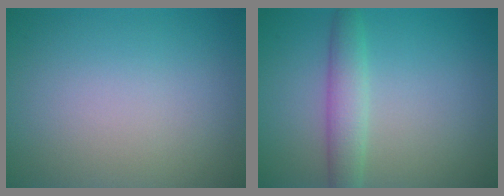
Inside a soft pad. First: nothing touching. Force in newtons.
{"total": 2.9, "press": 2.9, "slide": 0.0}